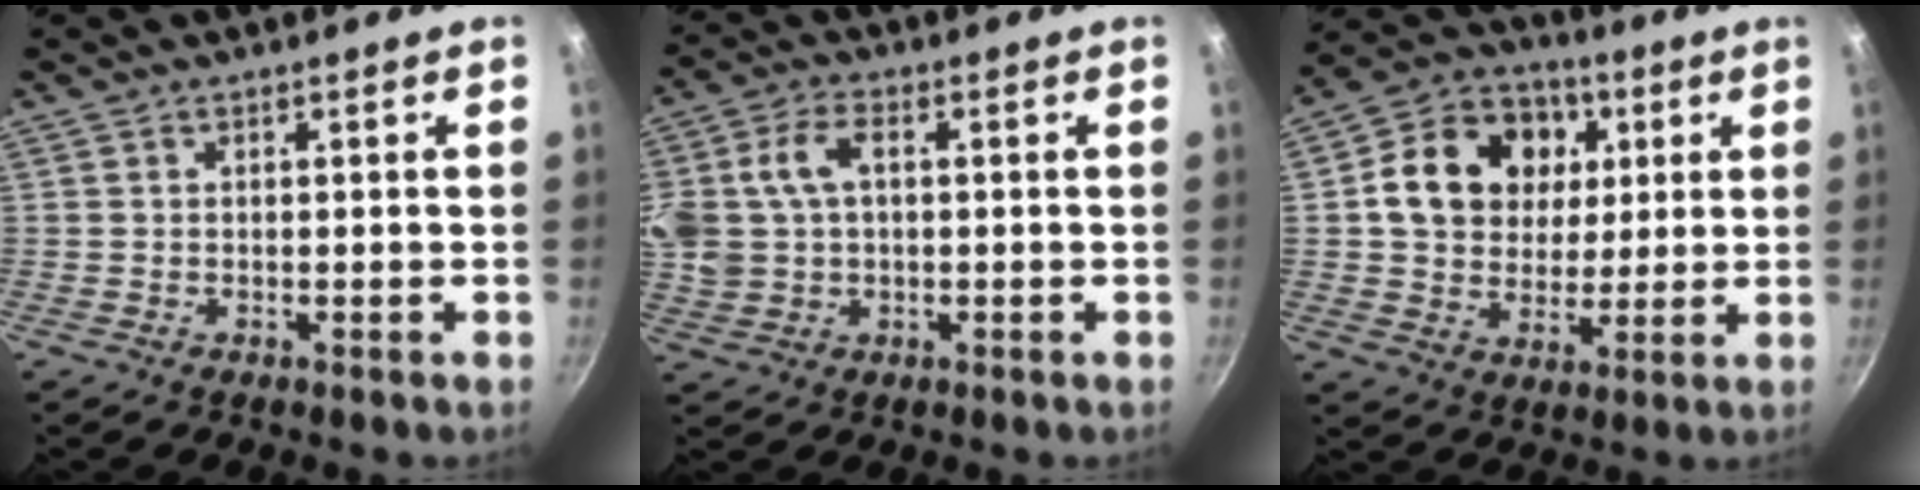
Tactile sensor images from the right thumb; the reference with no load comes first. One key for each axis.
{"total": 12.9, "fx": 2.0, "fy": 9.3, "fz": 8.6, "tx": -0.192, "ty": 0.024, "tz": 0.041}
{"total": 16.8, "fx": 4.0, "fy": 13.6, "fz": 9.0, "tx": -0.133, "ty": 0.009, "tz": 0.060}